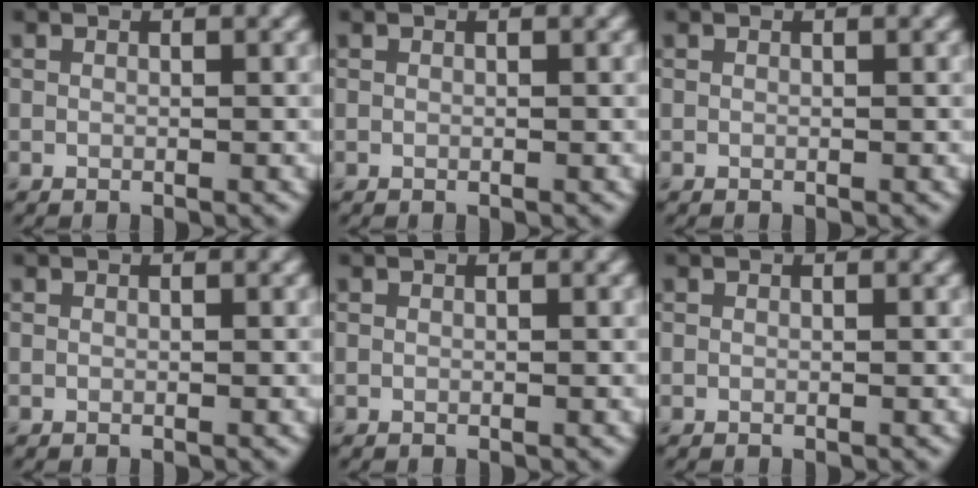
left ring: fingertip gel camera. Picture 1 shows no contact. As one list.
[{"total": 0.0}, {"total": 0.0}, {"total": 0.0}, {"total": 0.0}, {"total": 0.0}]